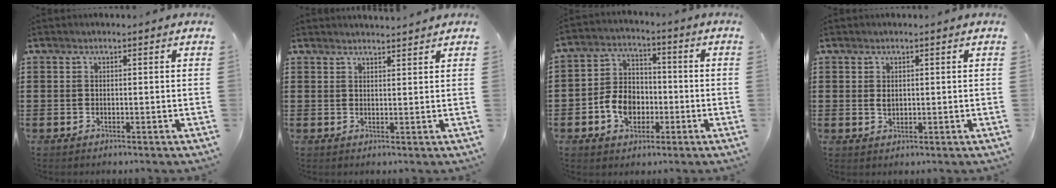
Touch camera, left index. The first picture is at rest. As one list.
[{"total": 1.7, "force": [1.7, 0.0, 0.2], "torque": [-0.008, -0.001, 0.033]}, {"total": 7.0, "force": [-2.4, 5.3, 3.9], "torque": [-0.096, 0.012, -0.049]}, {"total": 1.4, "force": [0.4, 0.9, 1.0], "torque": [-0.023, 0.005, 0.007]}]